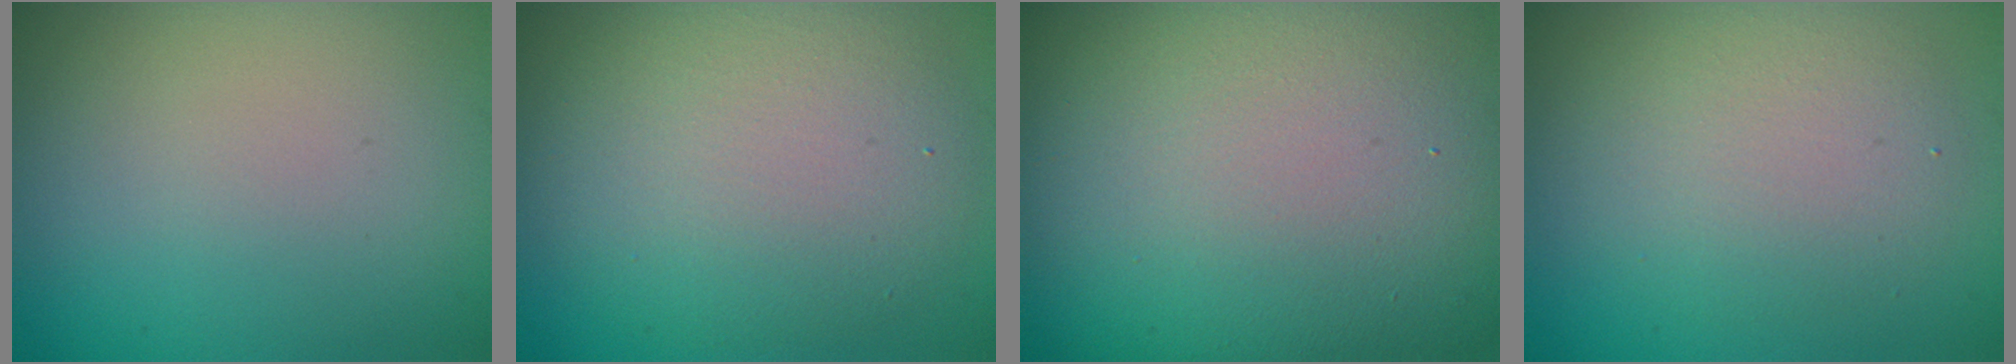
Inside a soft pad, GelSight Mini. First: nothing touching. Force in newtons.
{"total": 7.2, "press": 7.2, "slide": 0.3}
{"total": 21.4, "press": 21.3, "slide": 0.6}
{"total": 4.3, "press": 4.3, "slide": 0.2}